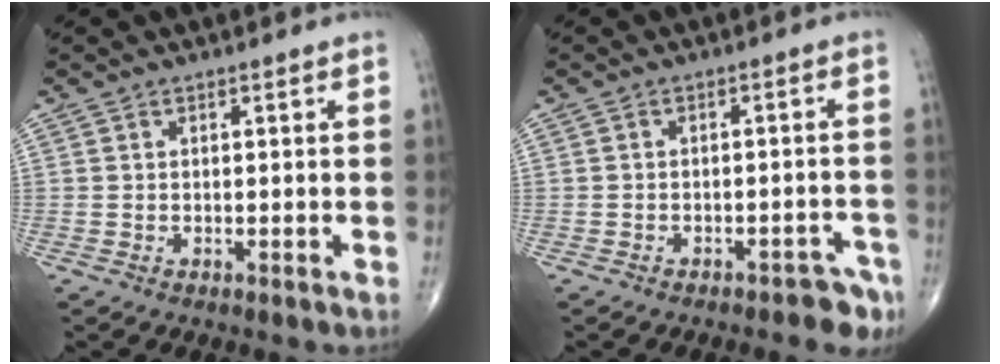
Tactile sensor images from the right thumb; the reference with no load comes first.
{"total": 6.1, "force": [-4.6, 2.9, 2.9], "torque": [-0.022, 0.036, -0.054]}